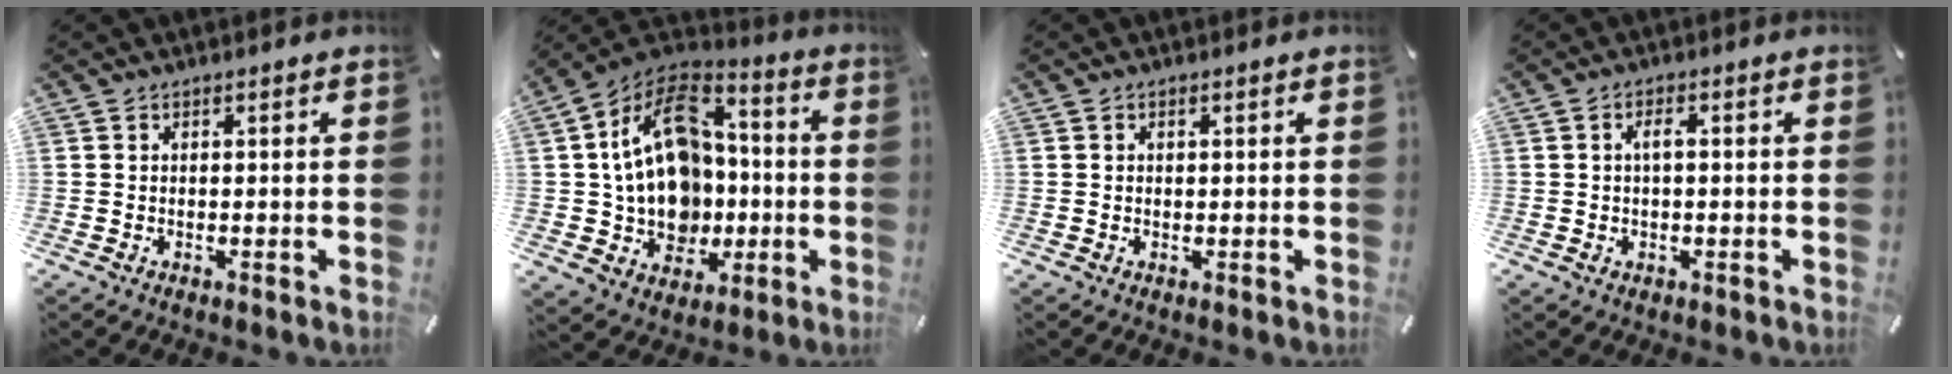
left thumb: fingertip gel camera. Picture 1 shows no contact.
{"total": 20.2, "force": [0.2, 16.3, 11.9], "torque": [-0.214, 0.005, 0.014]}
{"total": 0.8, "force": [0.2, 0.5, 0.5], "torque": [-0.010, 0.004, 0.003]}
{"total": 3.0, "force": [0.2, 1.5, 2.6], "torque": [-0.050, 0.006, 0.002]}